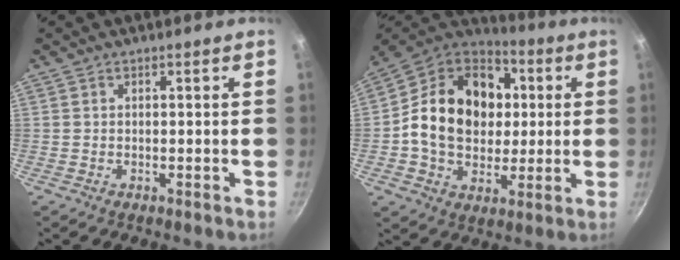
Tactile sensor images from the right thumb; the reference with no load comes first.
{"total": 22.2, "force": [2.1, 17.2, 13.9], "torque": [-0.216, 0.027, 0.028]}